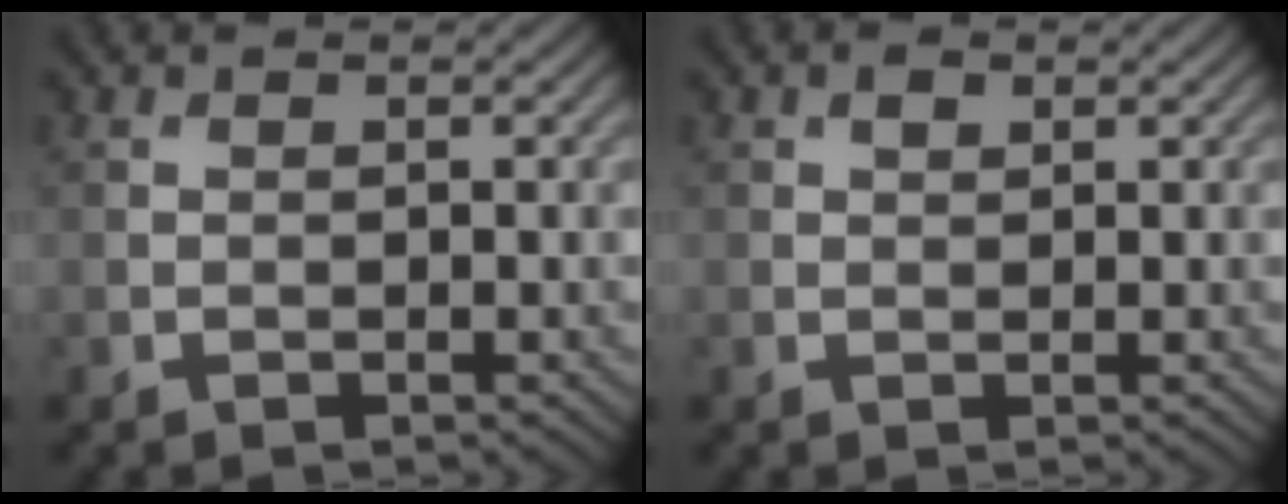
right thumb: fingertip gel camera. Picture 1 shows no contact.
{"total": 1.1, "force": [0.6, 0.7, 0.6], "torque": [-0.012, 0.001, 0.011]}